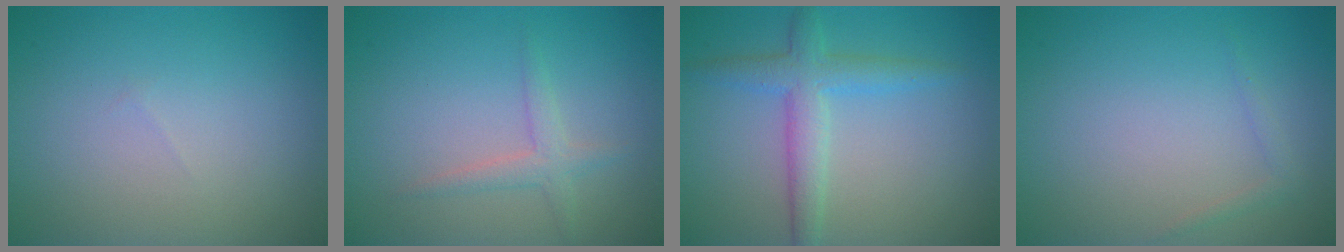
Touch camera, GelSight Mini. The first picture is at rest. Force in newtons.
{"total": 1.8, "press": 1.8, "slide": 0.0}
{"total": 3.5, "press": 3.5, "slide": 0.1}
{"total": 0.7, "press": 0.7, "slide": 0.1}